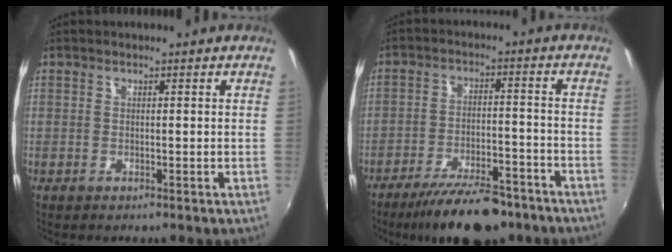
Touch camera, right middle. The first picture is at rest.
{"total": 14.5, "force": [-11.6, 4.4, 7.5], "torque": [-0.143, -0.011, -0.174]}